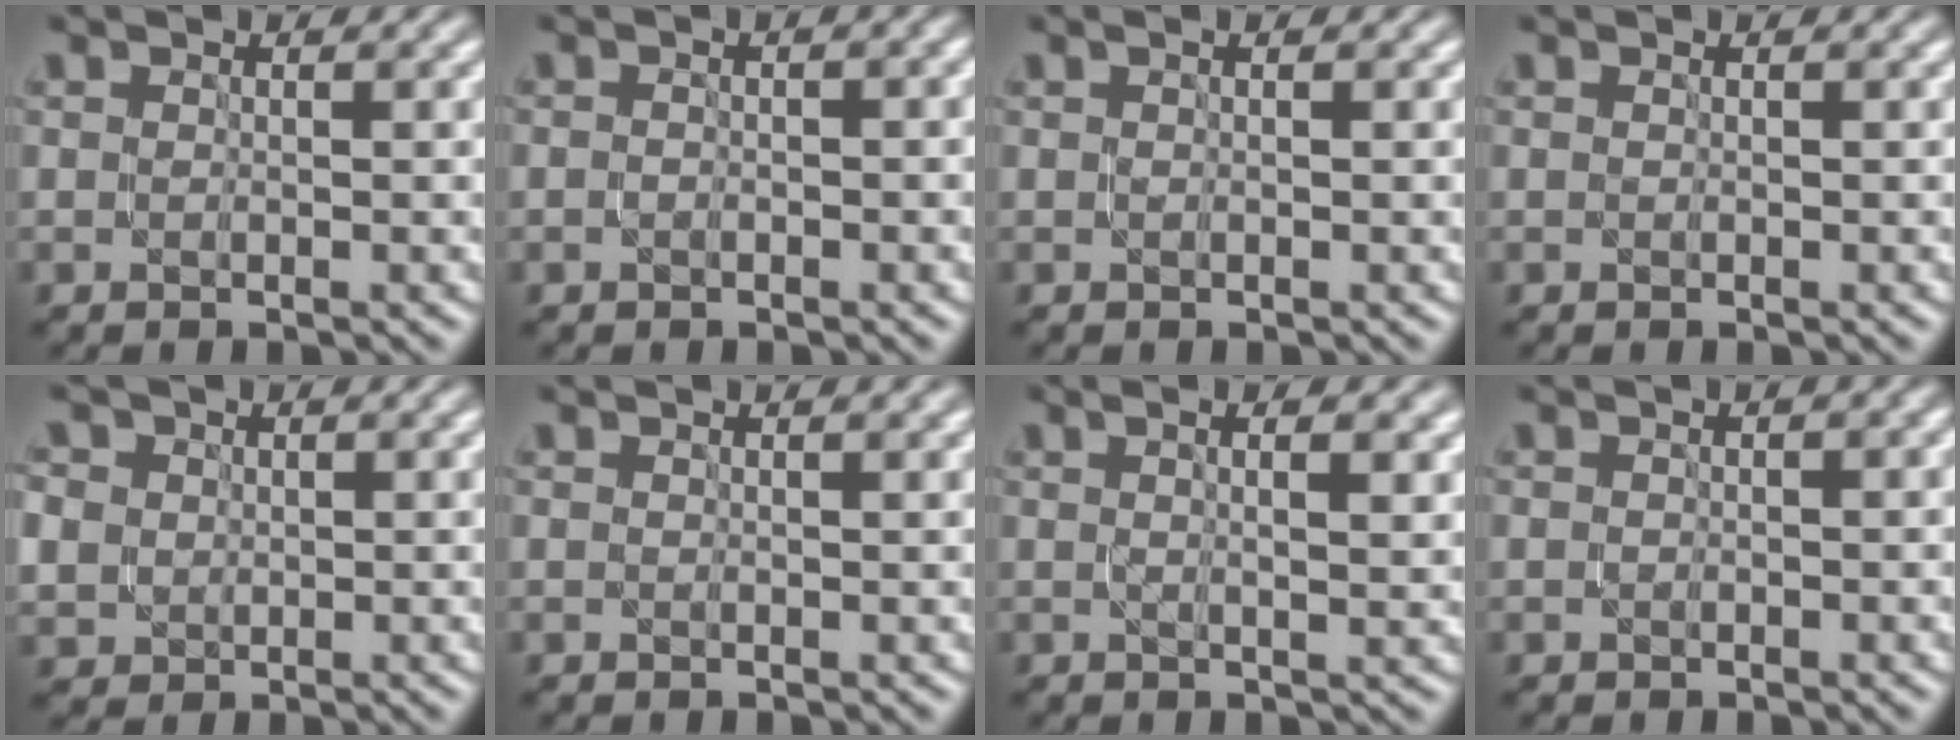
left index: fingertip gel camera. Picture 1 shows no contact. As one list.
[{"total": 1.4, "force": [-0.2, 0.7, 1.2], "torque": [-0.023, 0.001, -0.009]}, {"total": 0.5, "force": [0.2, 0.1, 0.5], "torque": [-0.012, 0.003, 0.000]}, {"total": 0.0}, {"total": 5.1, "force": [1.5, 4.4, 2.1], "torque": [-0.069, 0.019, 0.021]}, {"total": 0.7, "force": [0.5, 0.1, 0.5], "torque": [-0.008, 0.001, 0.008]}, {"total": 4.1, "force": [1.7, 1.5, 3.4], "torque": [-0.026, 0.010, 0.003]}, {"total": 1.1, "force": [-0.1, 0.4, 1.0], "torque": [-0.021, 0.003, -0.003]}]